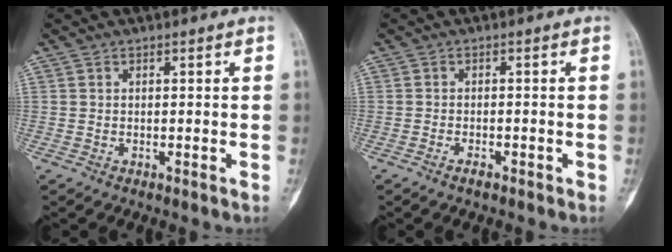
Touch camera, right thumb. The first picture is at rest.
{"total": 1.6, "force": [-1.2, 0.7, 0.8], "torque": [-0.014, 0.005, -0.023]}